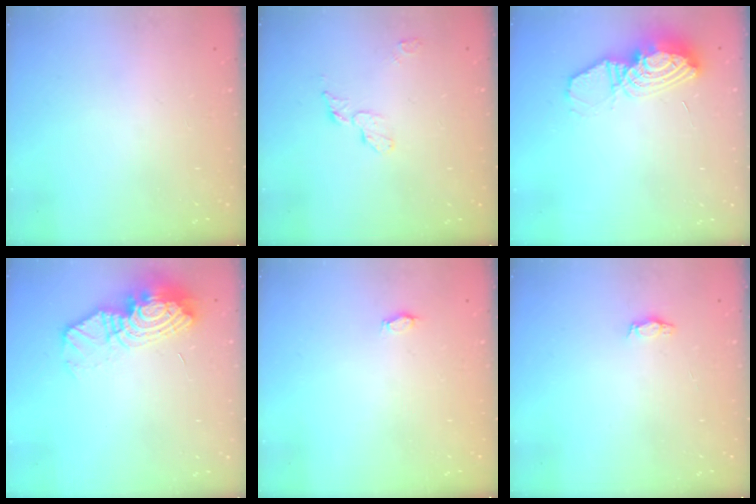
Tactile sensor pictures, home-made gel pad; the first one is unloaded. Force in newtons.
{"total": 4.8, "press": 4.8, "slide": 0.3}
{"total": 12.6, "press": 12.5, "slide": 1.1}
{"total": 14.0, "press": 13.9, "slide": 1.3}
{"total": 2.7, "press": 2.4, "slide": 1.1}
{"total": 2.9, "press": 2.8, "slide": 0.4}